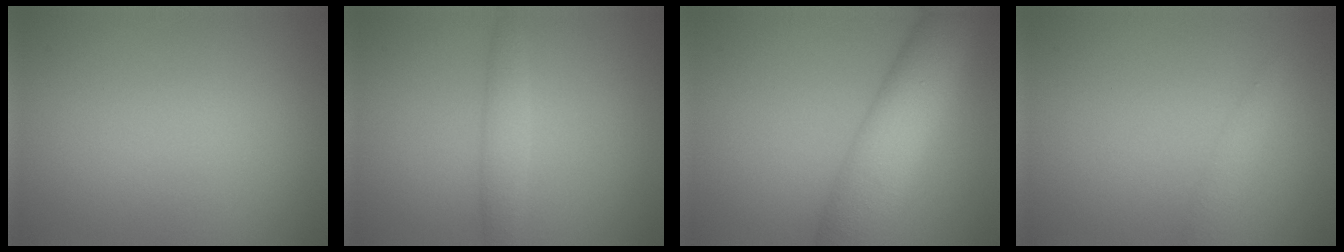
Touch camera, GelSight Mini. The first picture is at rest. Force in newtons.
{"total": 2.1, "press": 2.1, "slide": 0.1}
{"total": 8.2, "press": 8.2, "slide": 0.3}
{"total": 1.1, "press": 1.1, "slide": 0.1}